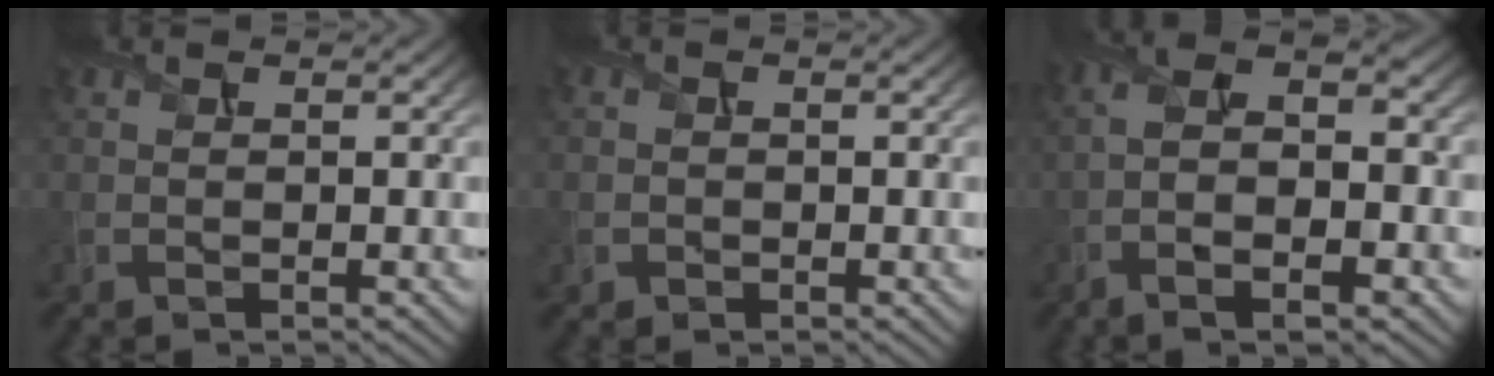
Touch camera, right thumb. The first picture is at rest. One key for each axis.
{"total": 1.3, "fx": -0.5, "fy": 1.1, "fz": 0.1, "tx": 0.003, "ty": -0.006, "tz": -0.012}
{"total": 7.7, "fx": -2.8, "fy": 2.9, "fz": 6.6, "tx": -0.131, "ty": -0.004, "tz": -0.047}